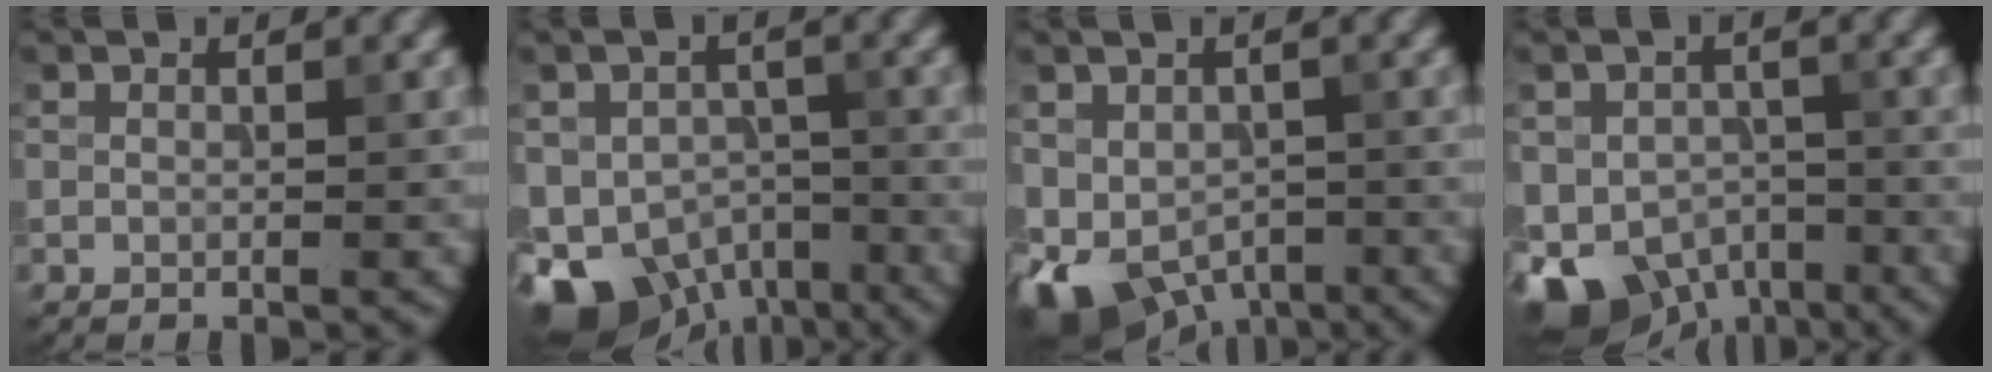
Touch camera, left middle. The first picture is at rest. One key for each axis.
{"total": 10.4, "fx": -6.3, "fy": 6.3, "fz": 5.3, "tx": -0.090, "ty": -0.025, "tz": -0.101}
{"total": 8.5, "fx": -3.5, "fy": 5.9, "fz": 5.1, "tx": -0.089, "ty": -0.030, "tz": -0.047}
{"total": 7.8, "fx": -4.0, "fy": 5.4, "fz": 4.0, "tx": -0.067, "ty": -0.023, "tz": -0.068}